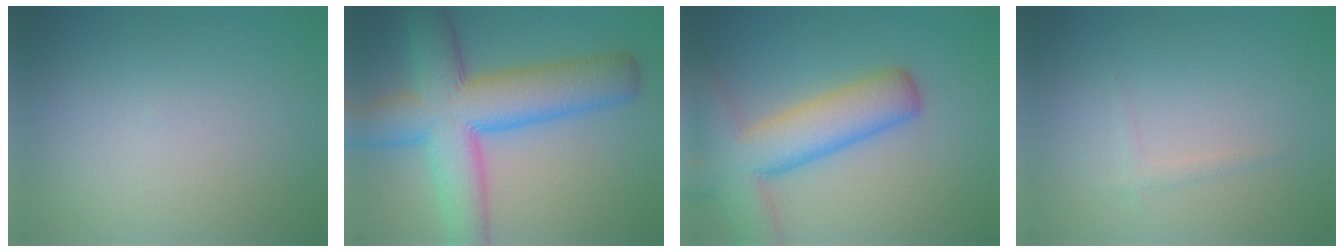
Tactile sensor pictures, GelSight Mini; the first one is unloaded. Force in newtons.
{"total": 11.6, "press": 11.6, "slide": 0.3}
{"total": 8.9, "press": 8.9, "slide": 0.7}
{"total": 0.8, "press": 0.8, "slide": 0.1}